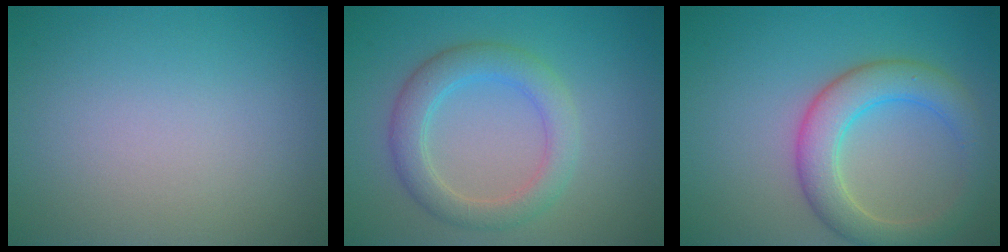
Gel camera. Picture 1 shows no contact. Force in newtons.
{"total": 4.0, "press": 4.0, "slide": 0.3}
{"total": 5.2, "press": 5.2, "slide": 0.1}